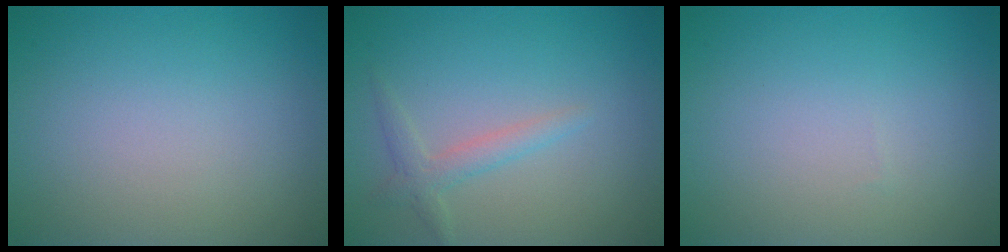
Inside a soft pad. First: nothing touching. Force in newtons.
{"total": 1.9, "press": 1.9, "slide": 0.1}
{"total": 0.0}